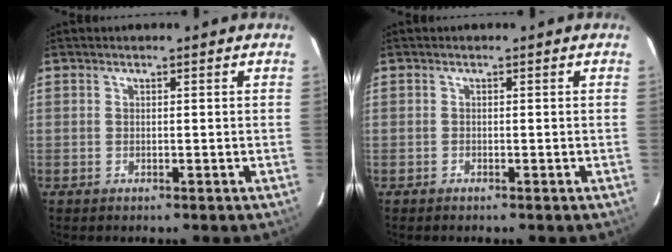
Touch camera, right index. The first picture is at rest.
{"total": 0.0}